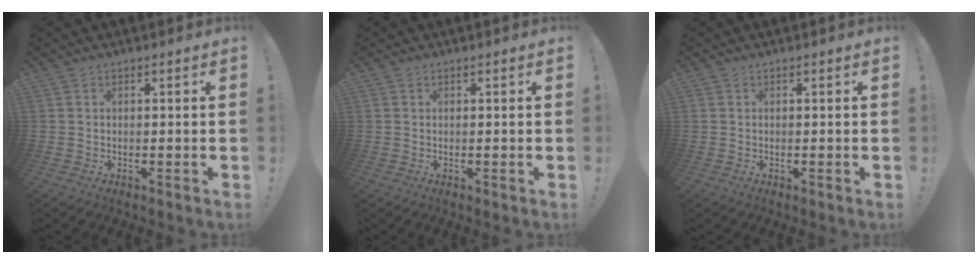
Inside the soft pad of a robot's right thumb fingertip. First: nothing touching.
{"total": 0.0}
{"total": 0.0}